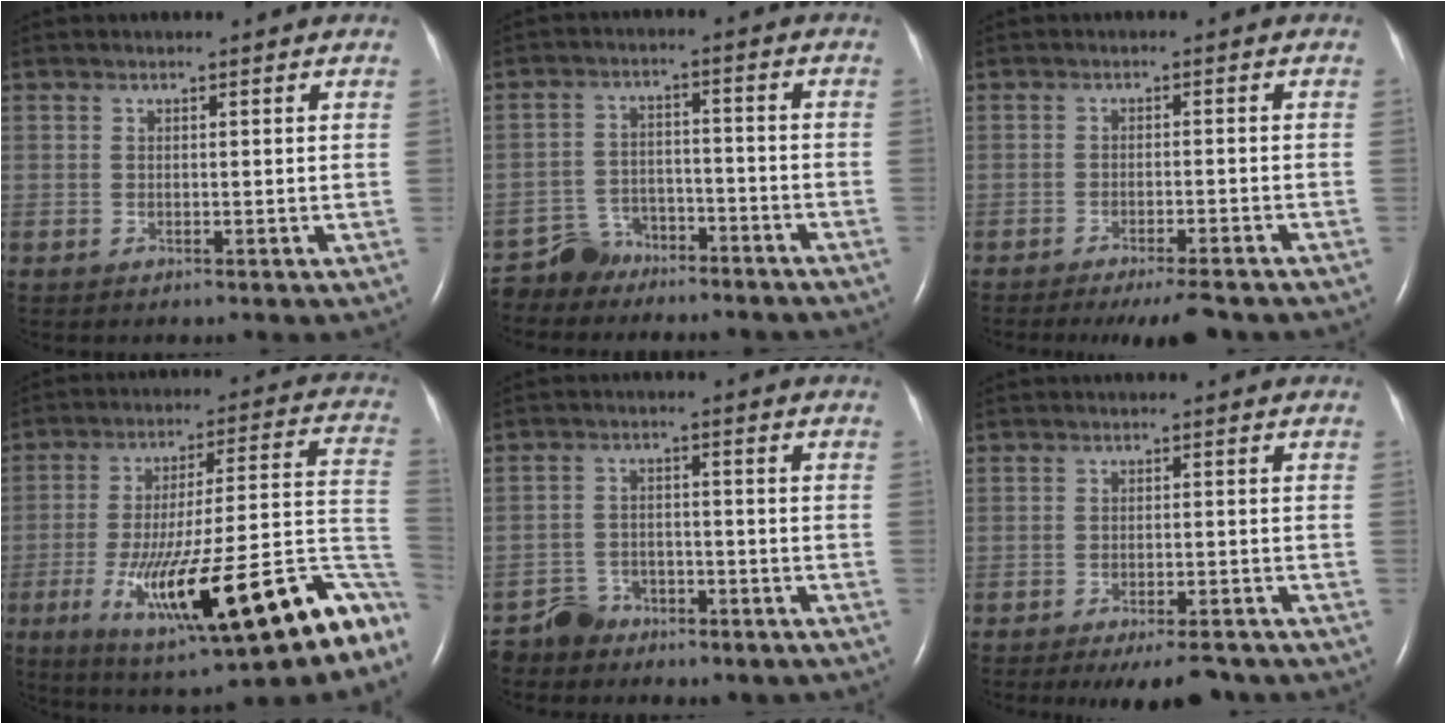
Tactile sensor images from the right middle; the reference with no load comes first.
{"total": 7.3, "force": [-6.5, 3.4, 0.0], "torque": [-0.005, 0.016, -0.107]}
{"total": 8.0, "force": [-6.9, 0.6, 3.9], "torque": [-0.041, -0.017, -0.098]}
{"total": 26.9, "force": [-12.8, 5.3, 23.0], "torque": [-0.271, 0.000, -0.191]}
{"total": 6.5, "force": [-5.3, 3.8, 0.2], "torque": [-0.005, 0.012, -0.084]}
{"total": 8.8, "force": [-7.8, 2.0, 3.8], "torque": [-0.040, -0.008, -0.101]}